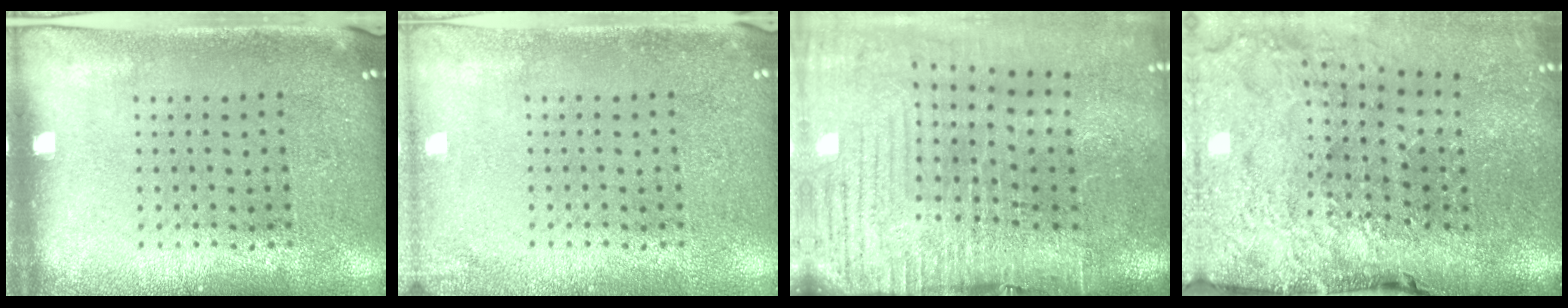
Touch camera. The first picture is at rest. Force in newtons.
{"total": 1.3, "press": 1.3, "slide": 0.1}
{"total": 4.7, "press": 3.8, "slide": 2.8}
{"total": 4.8, "press": 3.7, "slide": 3.0}